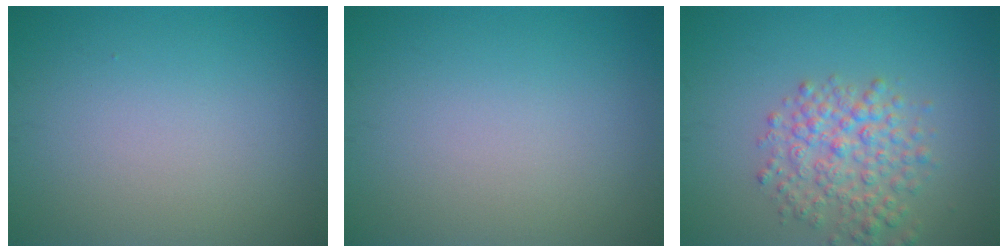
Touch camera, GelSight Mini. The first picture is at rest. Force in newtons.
{"total": 0.0}
{"total": 4.1, "press": 4.1, "slide": 0.2}